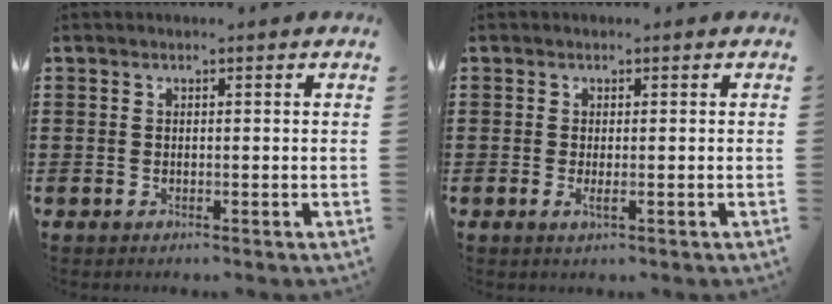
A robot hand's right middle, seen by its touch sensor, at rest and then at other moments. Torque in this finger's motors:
{"motor_torque": [0.93, 0.08, 0.11, 0.02]}